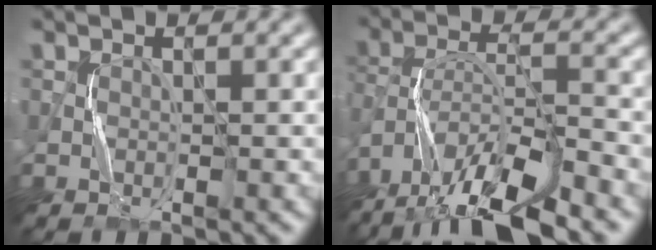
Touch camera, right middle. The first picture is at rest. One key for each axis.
{"total": 12.0, "fx": -9.4, "fy": 2.7, "fz": 6.9, "tx": -0.127, "ty": -0.011, "tz": -0.160}